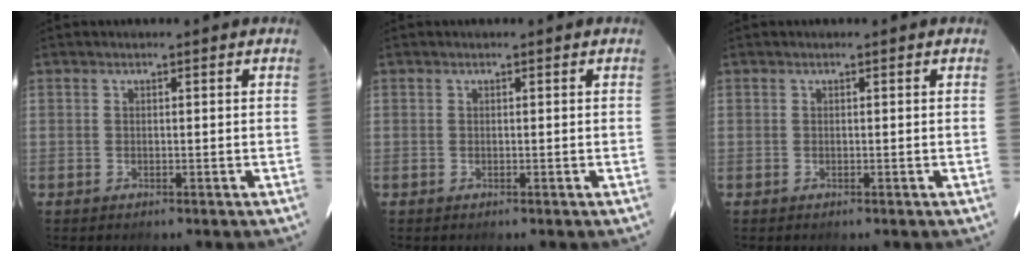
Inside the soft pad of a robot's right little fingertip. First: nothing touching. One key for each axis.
{"total": 0.0}
{"total": 0.0}